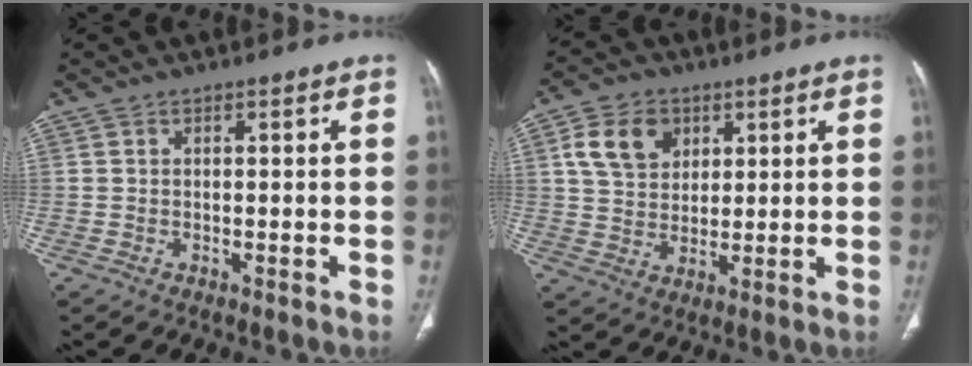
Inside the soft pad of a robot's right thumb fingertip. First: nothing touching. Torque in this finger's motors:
{"motor_torque": [0.08, 0.10, 0.16, 0.39, 0.07]}